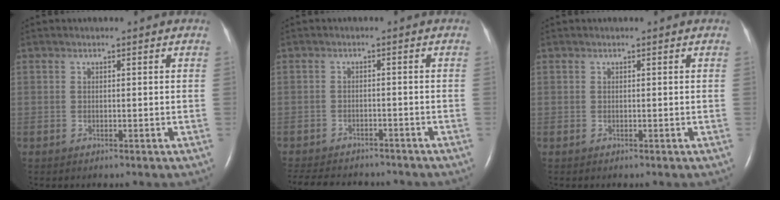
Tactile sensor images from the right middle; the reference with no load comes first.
{"total": 11.3, "force": [-10.1, 3.4, 3.7], "torque": [-0.076, -0.003, -0.131]}
{"total": 0.0}